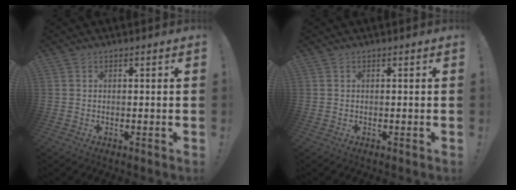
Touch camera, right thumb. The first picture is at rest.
{"total": 0.0}